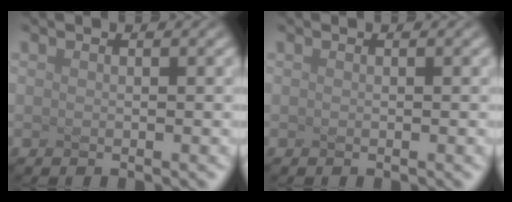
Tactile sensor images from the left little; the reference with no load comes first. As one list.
[{"total": 0.0}]